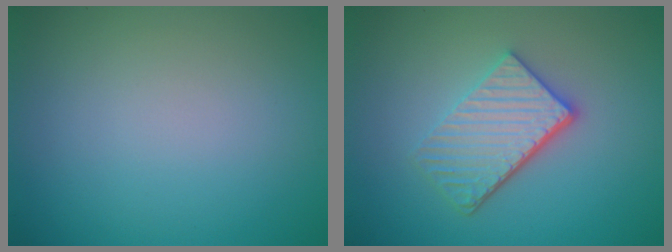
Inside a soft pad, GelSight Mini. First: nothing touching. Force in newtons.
{"total": 4.6, "press": 3.5, "slide": 2.9}